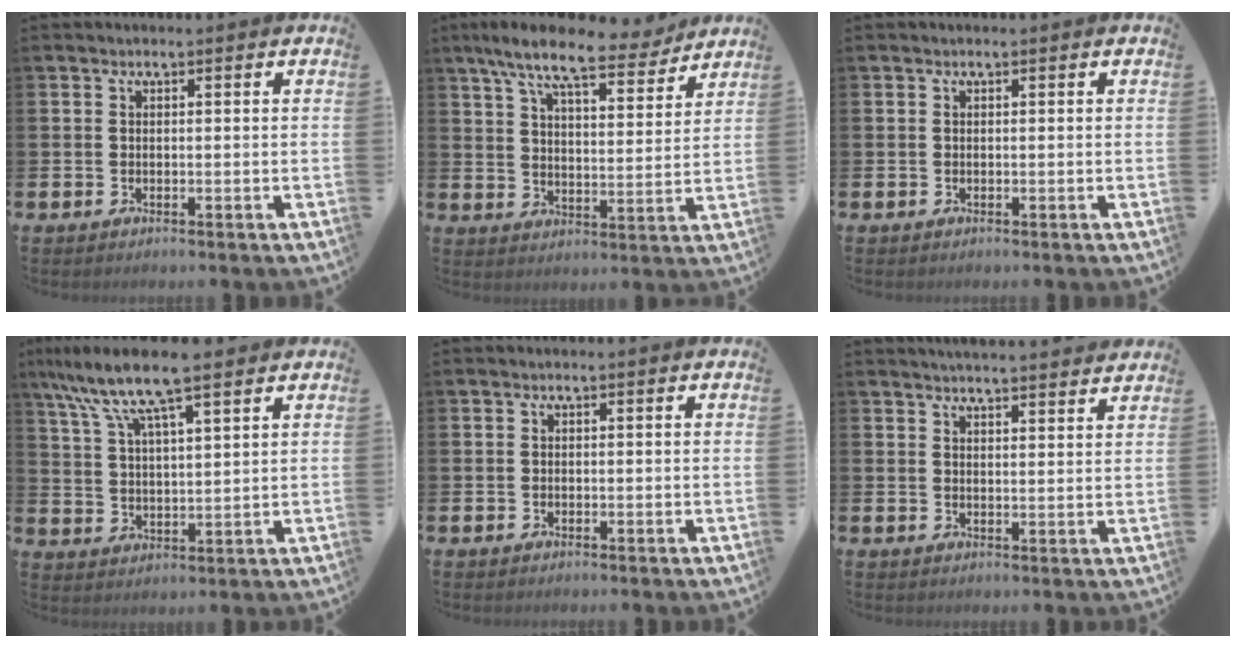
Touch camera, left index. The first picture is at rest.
{"total": 10.2, "force": [8.7, 2.2, 4.9], "torque": [-0.109, -0.040, 0.151]}
{"total": 0.0}
{"total": 9.9, "force": [8.1, 1.4, 5.6], "torque": [-0.131, -0.022, 0.144]}
{"total": 0.0}
{"total": 3.6, "force": [3.6, -0.3, 0.0], "torque": [-0.002, -0.023, 0.063]}